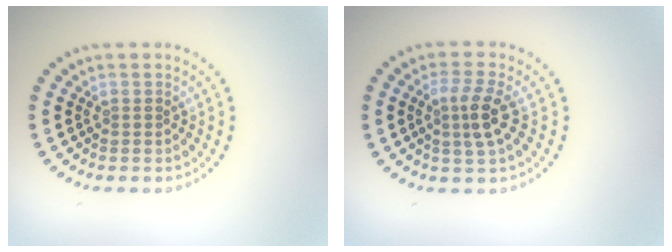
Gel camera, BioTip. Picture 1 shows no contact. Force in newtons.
{"total": 2.9, "press": 2.6, "slide": 1.3}